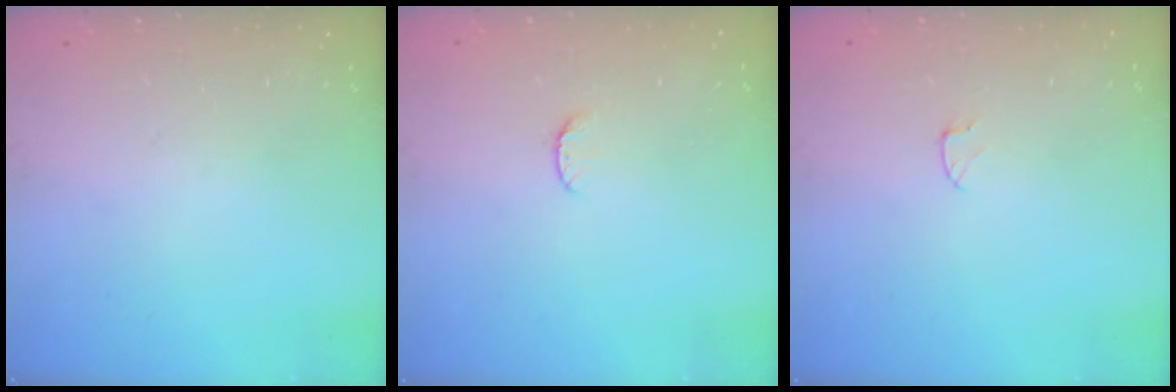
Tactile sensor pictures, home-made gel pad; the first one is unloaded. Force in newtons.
{"total": 4.3, "press": 4.3, "slide": 0.4}
{"total": 2.5, "press": 2.5, "slide": 0.2}